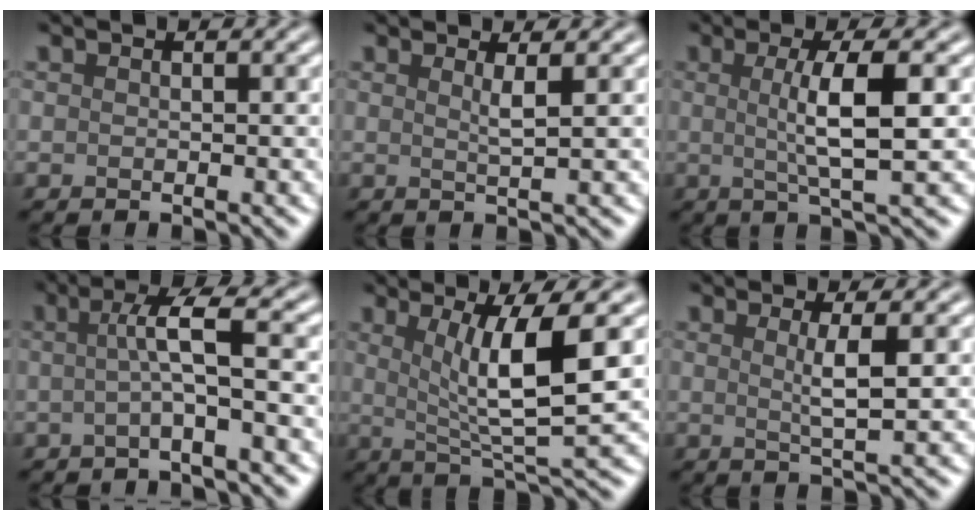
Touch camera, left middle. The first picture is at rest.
{"total": 1.6, "force": [0.7, 0.3, 1.4], "torque": [-0.019, -0.003, 0.006]}
{"total": 5.2, "force": [0.4, 1.2, 5.1], "torque": [-0.081, 0.003, 0.006]}
{"total": 3.7, "force": [-0.1, 0.5, 3.6], "torque": [-0.064, 0.002, -0.007]}
{"total": 7.1, "force": [1.4, 1.4, 6.8], "torque": [-0.110, -0.006, 0.027]}
{"total": 2.8, "force": [0.6, 0.5, 2.7], "torque": [-0.043, -0.003, 0.006]}